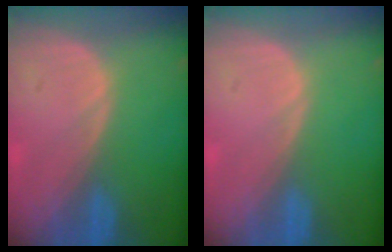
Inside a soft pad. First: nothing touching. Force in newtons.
{"total": 0.0}